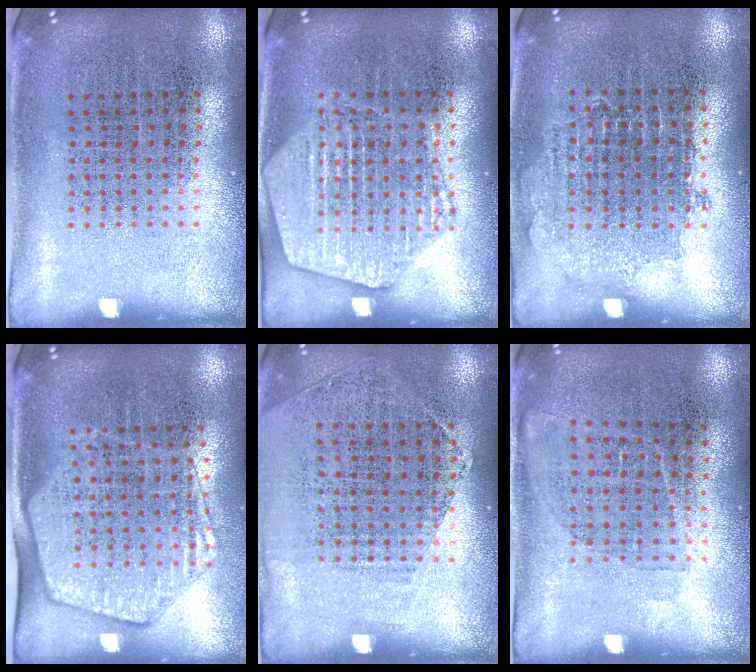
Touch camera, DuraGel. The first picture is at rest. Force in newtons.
{"total": 1.8, "press": 1.8, "slide": 0.2}
{"total": 0.8, "press": 0.7, "slide": 0.3}
{"total": 1.9, "press": 1.7, "slide": 0.9}
{"total": 1.2, "press": 1.0, "slide": 0.7}
{"total": 1.0, "press": 0.8, "slide": 0.5}